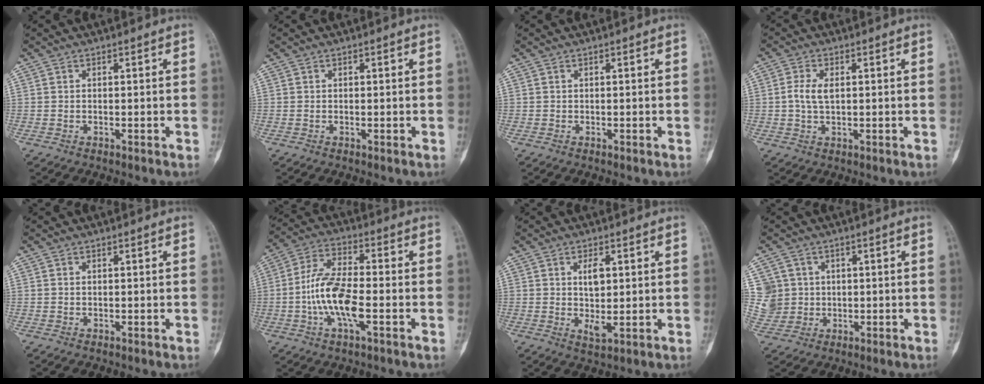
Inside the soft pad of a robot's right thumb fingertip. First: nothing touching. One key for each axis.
{"total": 0.0}
{"total": 0.0}
{"total": 4.0, "fx": 0.4, "fy": 2.1, "fz": 3.3, "tx": -0.075, "ty": 0.002, "tz": 0.008}
{"total": 0.0}
{"total": 11.3, "fx": -2.8, "fy": 3.9, "fz": 10.2, "tx": -0.214, "ty": 0.022, "tz": -0.057}
{"total": 4.9, "fx": 1.1, "fy": 2.2, "fz": 4.2, "tx": -0.066, "ty": -0.009, "tz": 0.020}
{"total": 6.8, "fx": 1.5, "fy": 6.6, "fz": 1.1, "tx": -0.002, "ty": 0.008, "tz": 0.035}